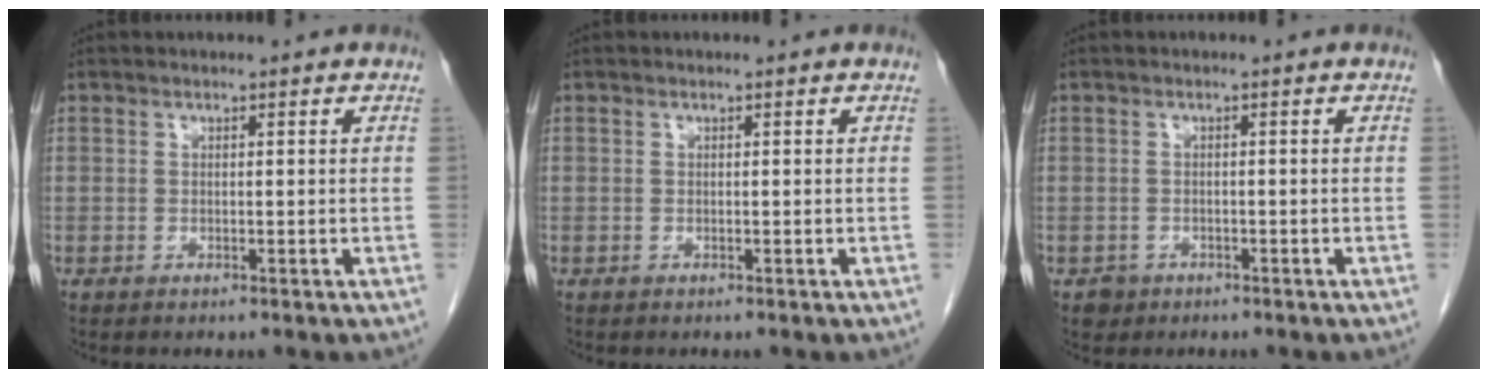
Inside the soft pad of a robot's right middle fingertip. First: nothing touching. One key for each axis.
{"total": 0.0}
{"total": 1.6, "fx": -1.0, "fy": 1.3, "fz": 0.0, "tx": -0.003, "ty": 0.005, "tz": -0.013}